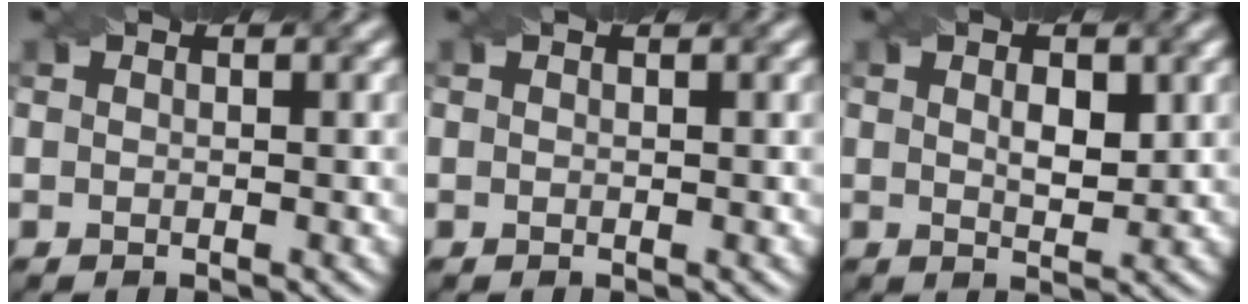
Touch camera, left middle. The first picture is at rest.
{"total": 0.0}
{"total": 2.3, "force": [0.8, 1.0, 2.0], "torque": [-0.034, 0.000, 0.015]}